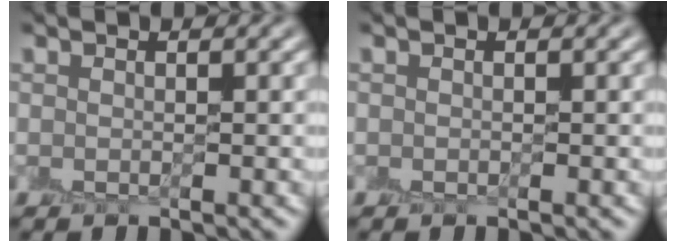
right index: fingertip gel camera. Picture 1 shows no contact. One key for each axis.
{"total": 0.0}